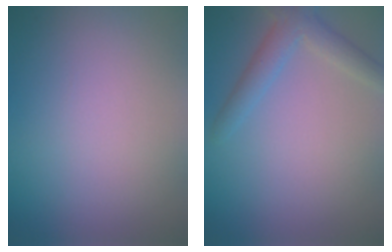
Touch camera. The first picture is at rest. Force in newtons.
{"total": 2.8, "press": 2.8, "slide": 0.1}